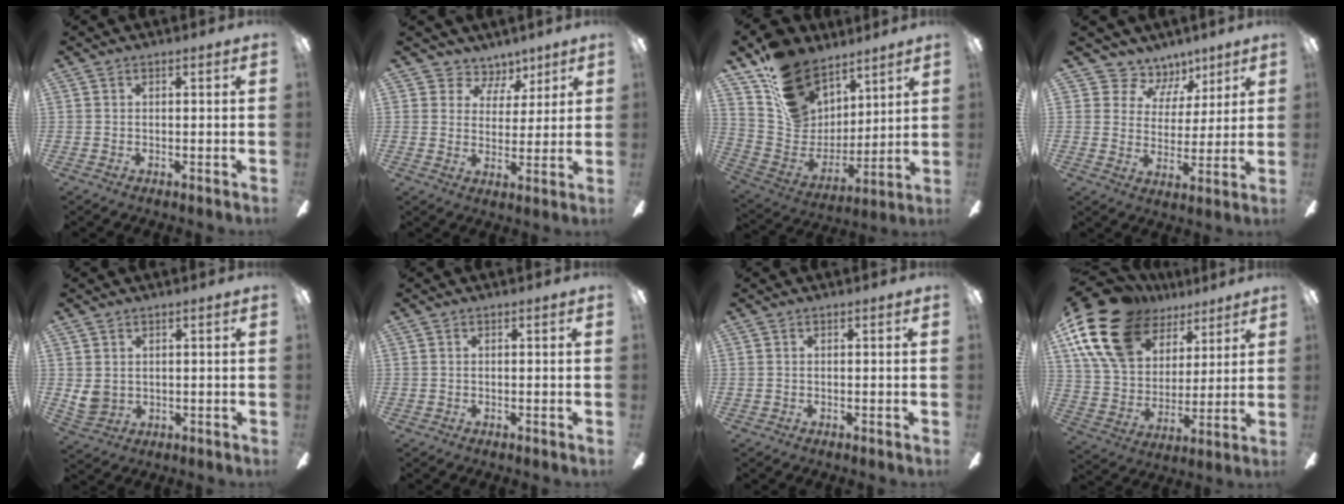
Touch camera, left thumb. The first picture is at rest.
{"total": 6.5, "force": [4.9, 4.2, 0.6], "torque": [-0.018, -0.036, 0.090]}
{"total": 17.3, "force": [11.4, 11.4, 6.2], "torque": [-0.120, -0.075, 0.222]}
{"total": 8.3, "force": [6.1, 5.5, 1.4], "torque": [-0.044, -0.045, 0.115]}
{"total": 4.3, "force": [2.0, 3.4, 1.6], "torque": [-0.035, -0.007, 0.039]}
{"total": 0.0}
{"total": 0.0}
{"total": 20.9, "force": [11.8, 13.2, 11.1], "torque": [-0.223, -0.046, 0.219]}